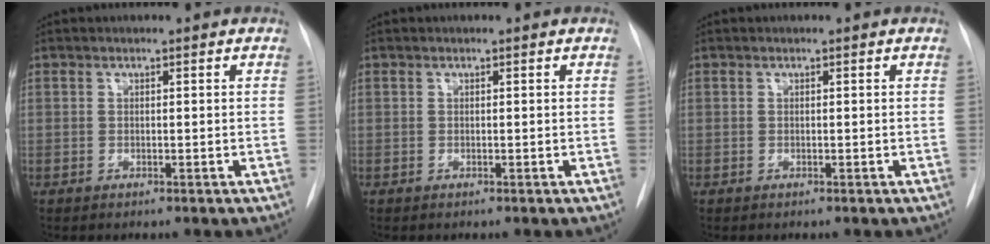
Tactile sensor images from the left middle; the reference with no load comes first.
{"total": 0.0}
{"total": 0.0}